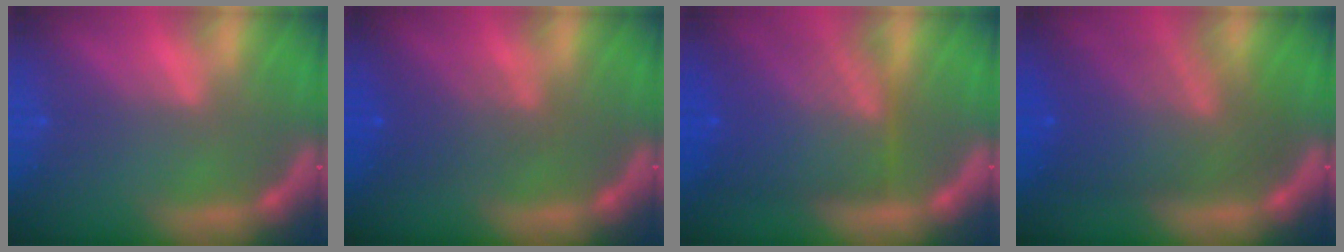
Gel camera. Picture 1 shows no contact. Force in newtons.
{"total": 3.6}
{"total": 9.6}
{"total": 9.0}